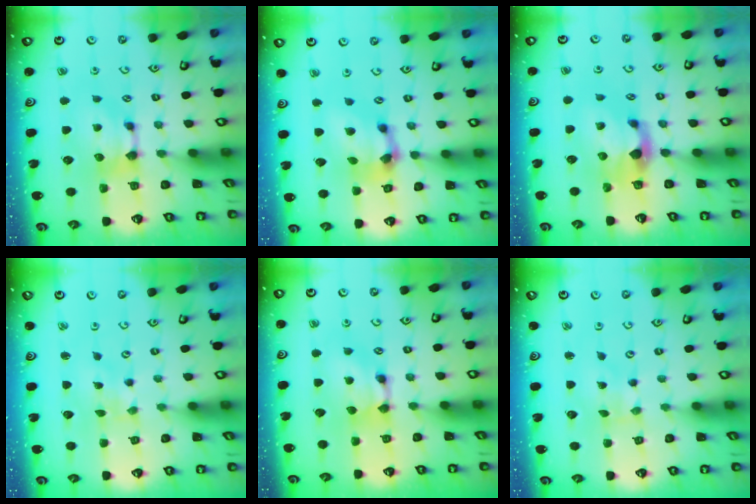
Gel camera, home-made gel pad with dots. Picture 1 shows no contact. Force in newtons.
{"total": 4.6, "press": 4.1, "slide": 2.0}
{"total": 2.2, "press": 1.8, "slide": 1.3}
{"total": 5.4, "press": 5.4, "slide": 0.7}
{"total": 1.3, "press": 1.3, "slide": 0.1}
{"total": 5.5, "press": 5.4, "slide": 0.8}